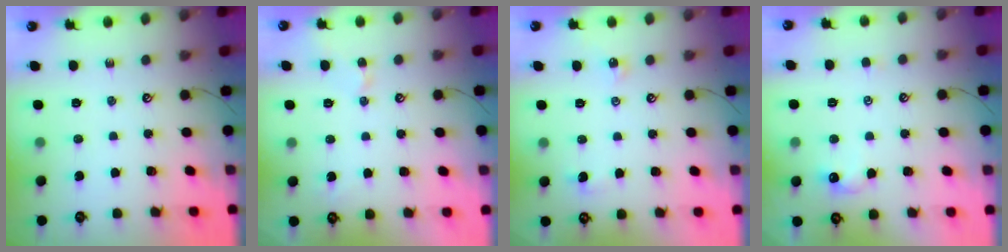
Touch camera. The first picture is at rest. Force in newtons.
{"total": 1.9, "press": 1.9, "slide": 0.2}
{"total": 2.2, "press": 2.2, "slide": 0.4}
{"total": 0.8, "press": 0.6, "slide": 0.5}